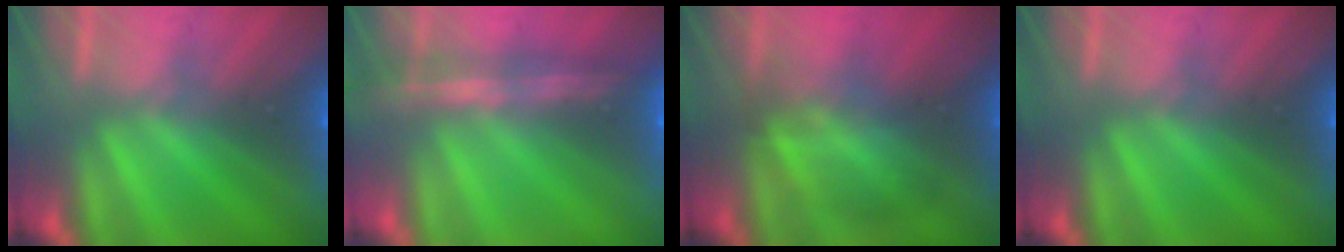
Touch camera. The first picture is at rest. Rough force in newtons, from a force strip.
{"total": 7.4}
{"total": 2.9}
{"total": 0.0}